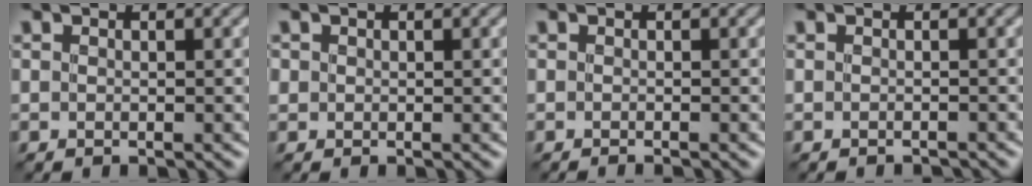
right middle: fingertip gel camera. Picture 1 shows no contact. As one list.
[{"total": 0.6, "force": [0.2, 0.5, 0.0], "torque": [0.005, -0.001, 0.003]}, {"total": 0.6, "force": [-0.5, 0.1, 0.4], "torque": [0.000, -0.002, -0.011]}, {"total": 1.2, "force": [-1.2, 0.1, 0.3], "torque": [0.003, -0.004, -0.018]}]